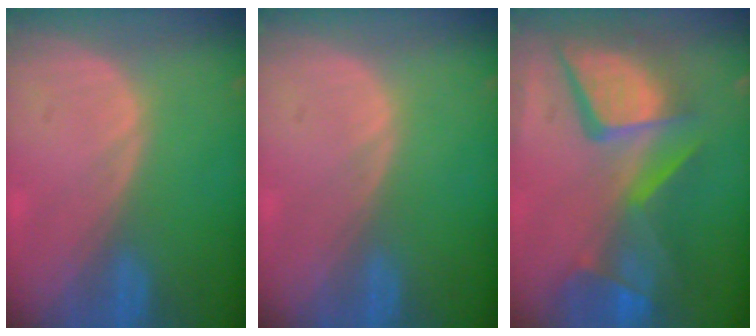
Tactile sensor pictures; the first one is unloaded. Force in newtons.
{"total": 0.0}
{"total": 13.1, "press": 10.8, "slide": 7.5}